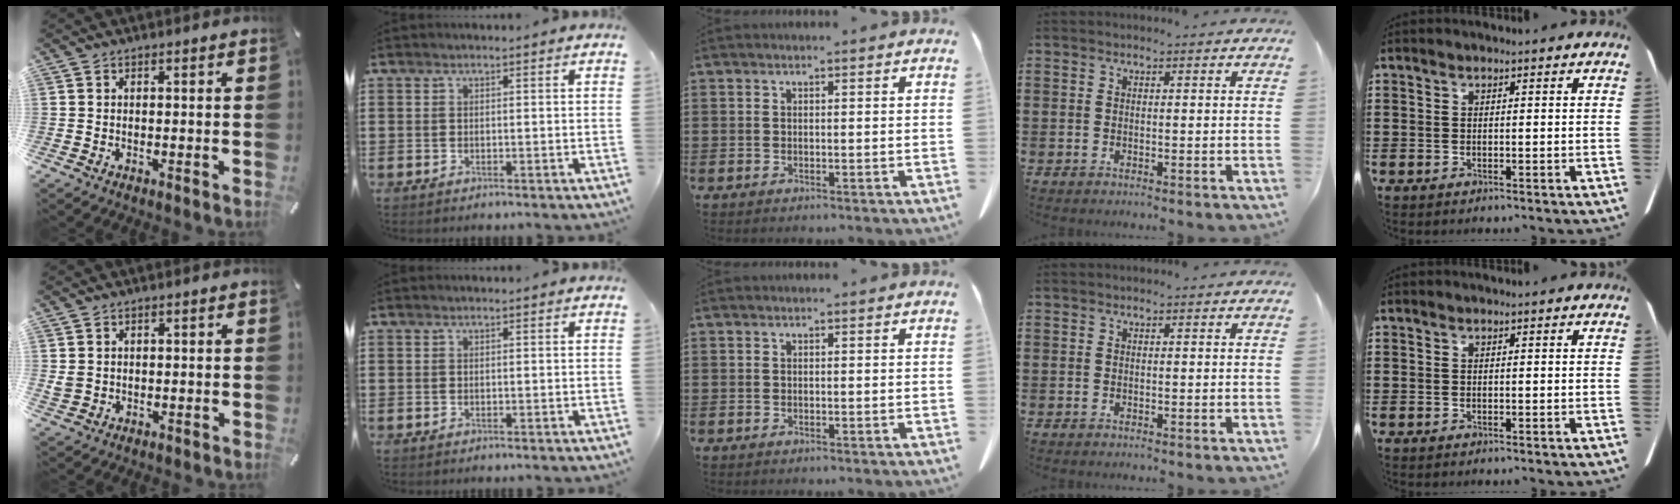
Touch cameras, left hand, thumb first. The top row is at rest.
{"thumb": {"total": 2.2, "force": [0.3, 2.1, 0.7], "torque": [-0.015, 0.004, 0.005]}}